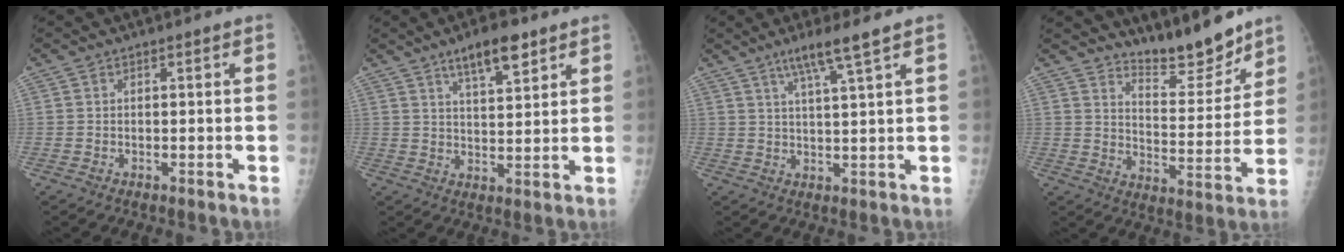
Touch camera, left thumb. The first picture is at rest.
{"total": 8.2, "force": [5.4, 2.6, 5.6], "torque": [-0.078, -0.029, 0.090]}
{"total": 6.2, "force": [4.0, -0.5, 4.7], "torque": [-0.090, -0.020, 0.077]}
{"total": 10.8, "force": [9.9, 2.4, 3.5], "torque": [-0.023, -0.081, 0.168]}